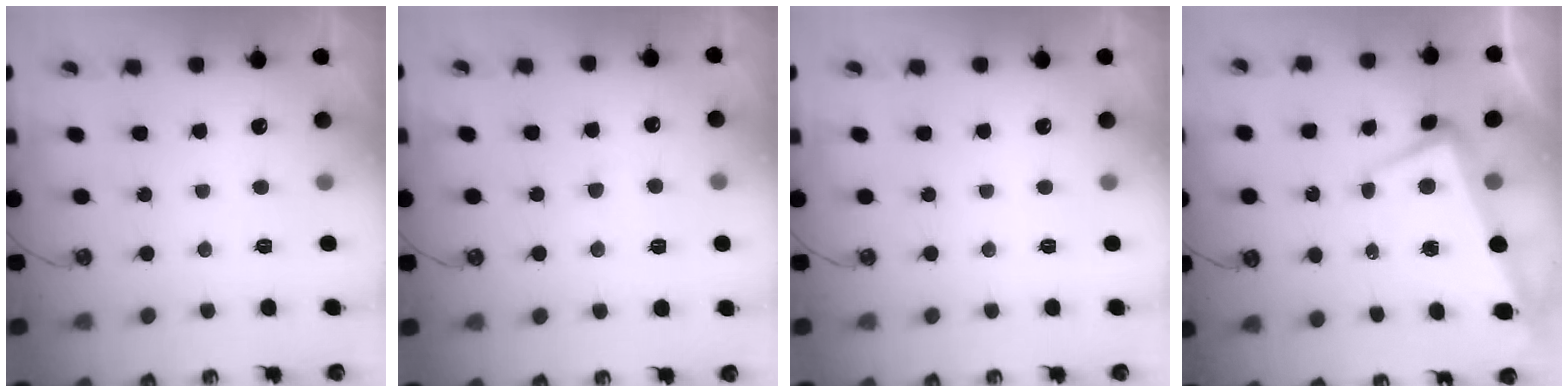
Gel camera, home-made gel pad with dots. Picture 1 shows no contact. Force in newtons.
{"total": 2.9, "press": 2.9, "slide": 0.5}
{"total": 0.0}
{"total": 1.7, "press": 0.9, "slide": 1.4}